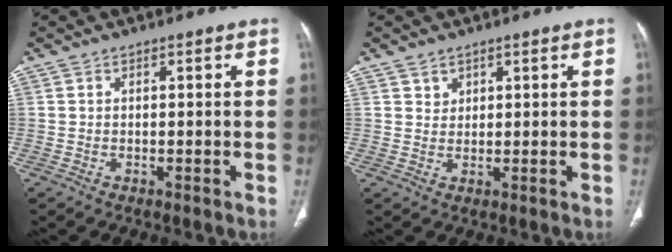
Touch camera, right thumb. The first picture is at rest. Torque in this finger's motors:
{"motor_torque": [-0.54, 0.55, -0.20, -0.16, 0.04]}